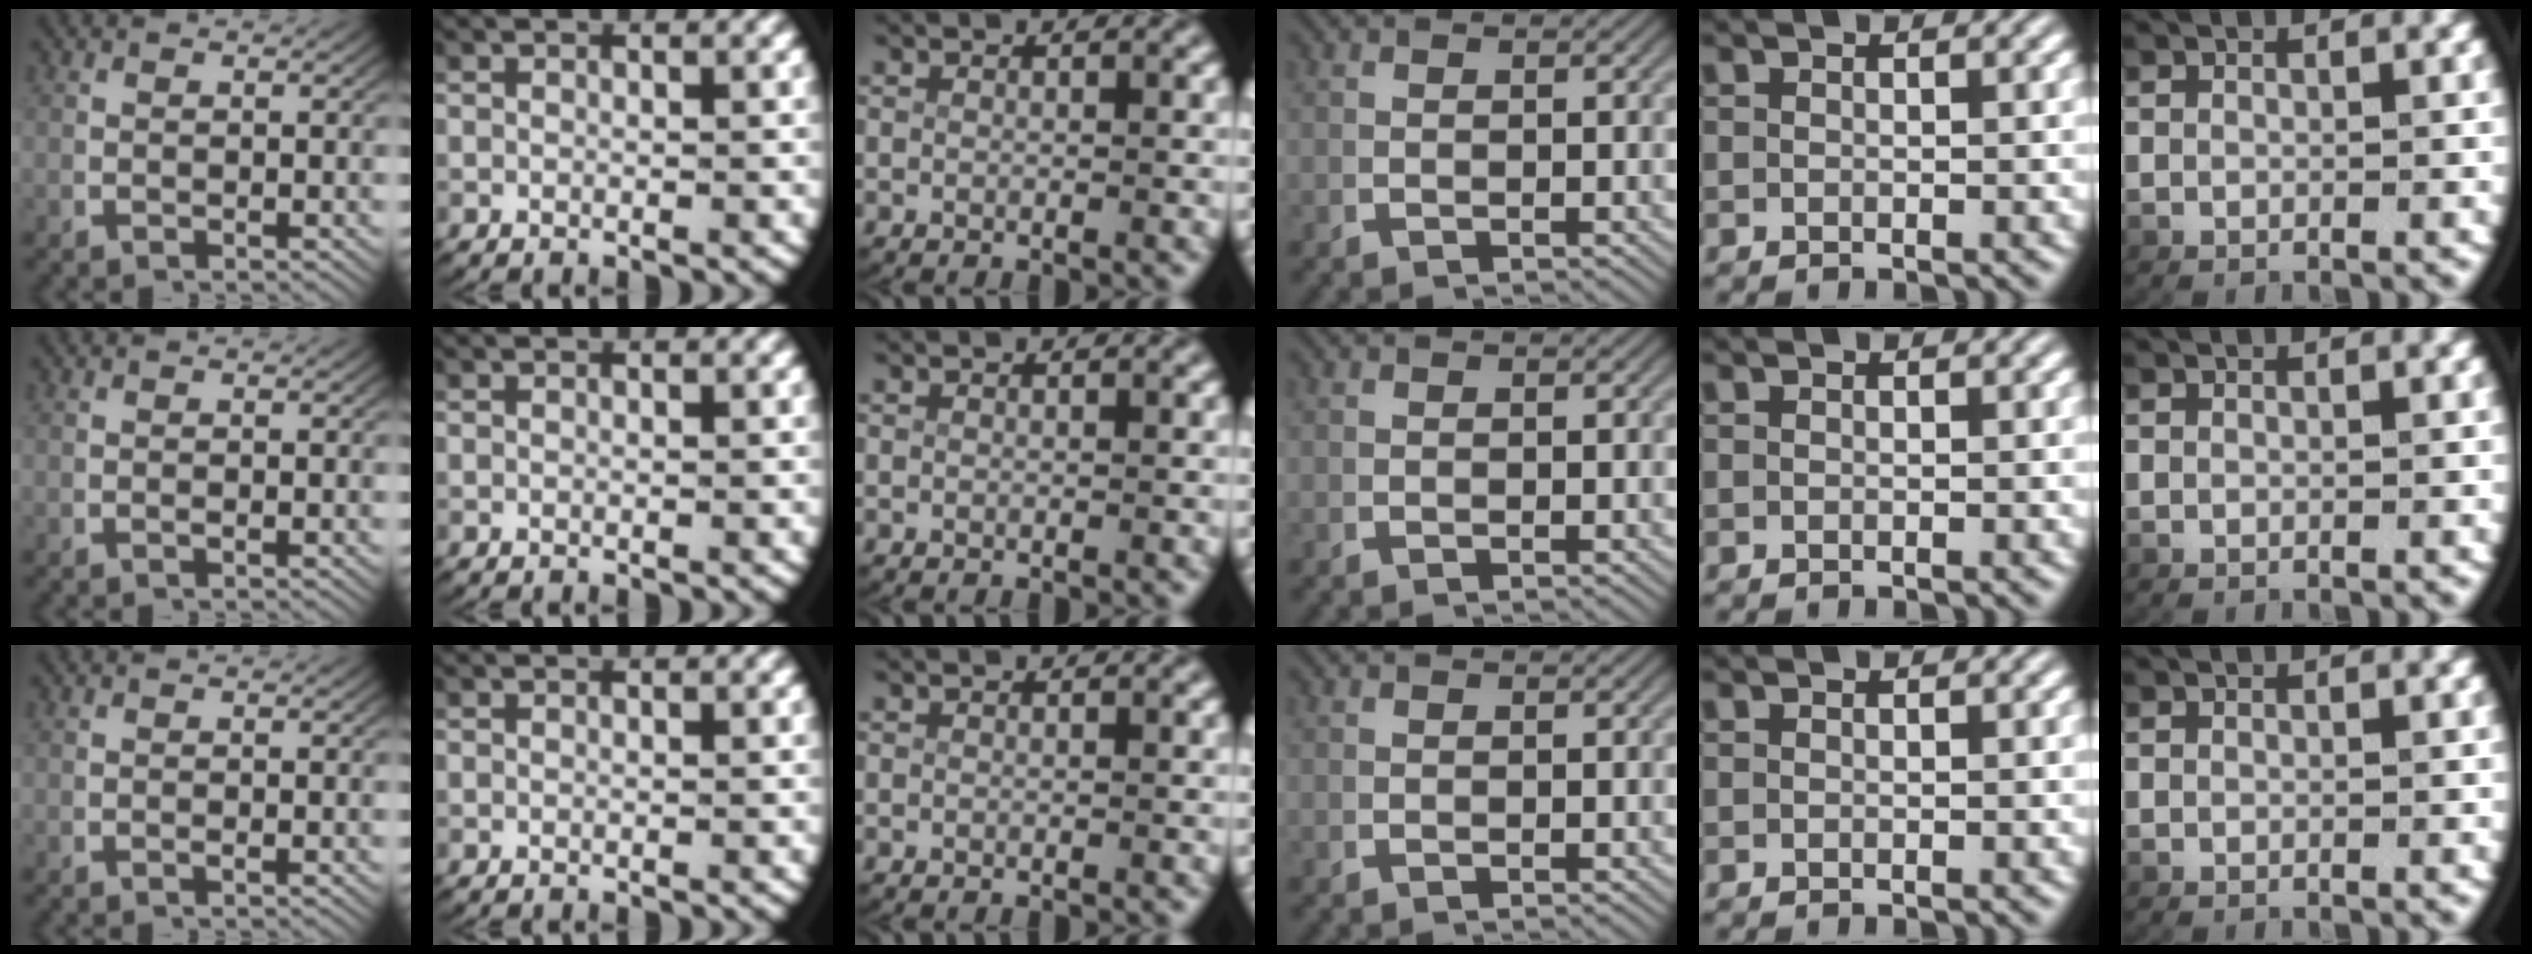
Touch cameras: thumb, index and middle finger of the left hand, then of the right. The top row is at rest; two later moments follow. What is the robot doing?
{"motion": "lift_and_place", "object": "paper"}